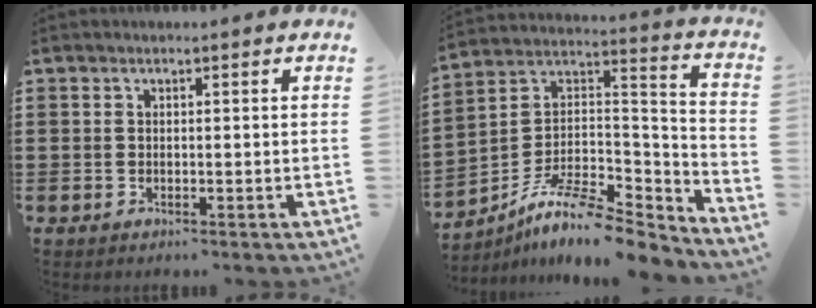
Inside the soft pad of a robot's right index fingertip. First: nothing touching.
{"total": 10.2, "force": [-8.2, 2.6, 5.4], "torque": [-0.109, 0.009, -0.166]}